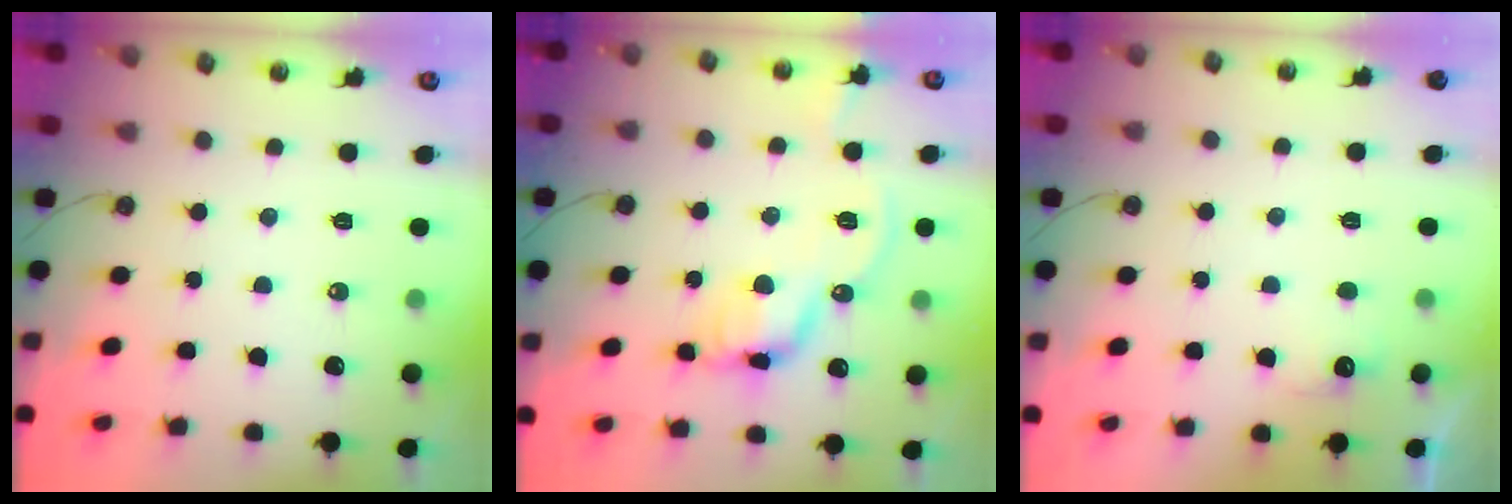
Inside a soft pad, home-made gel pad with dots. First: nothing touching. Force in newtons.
{"total": 11.2, "press": 11.1, "slide": 1.2}
{"total": 5.1, "press": 4.9, "slide": 1.2}